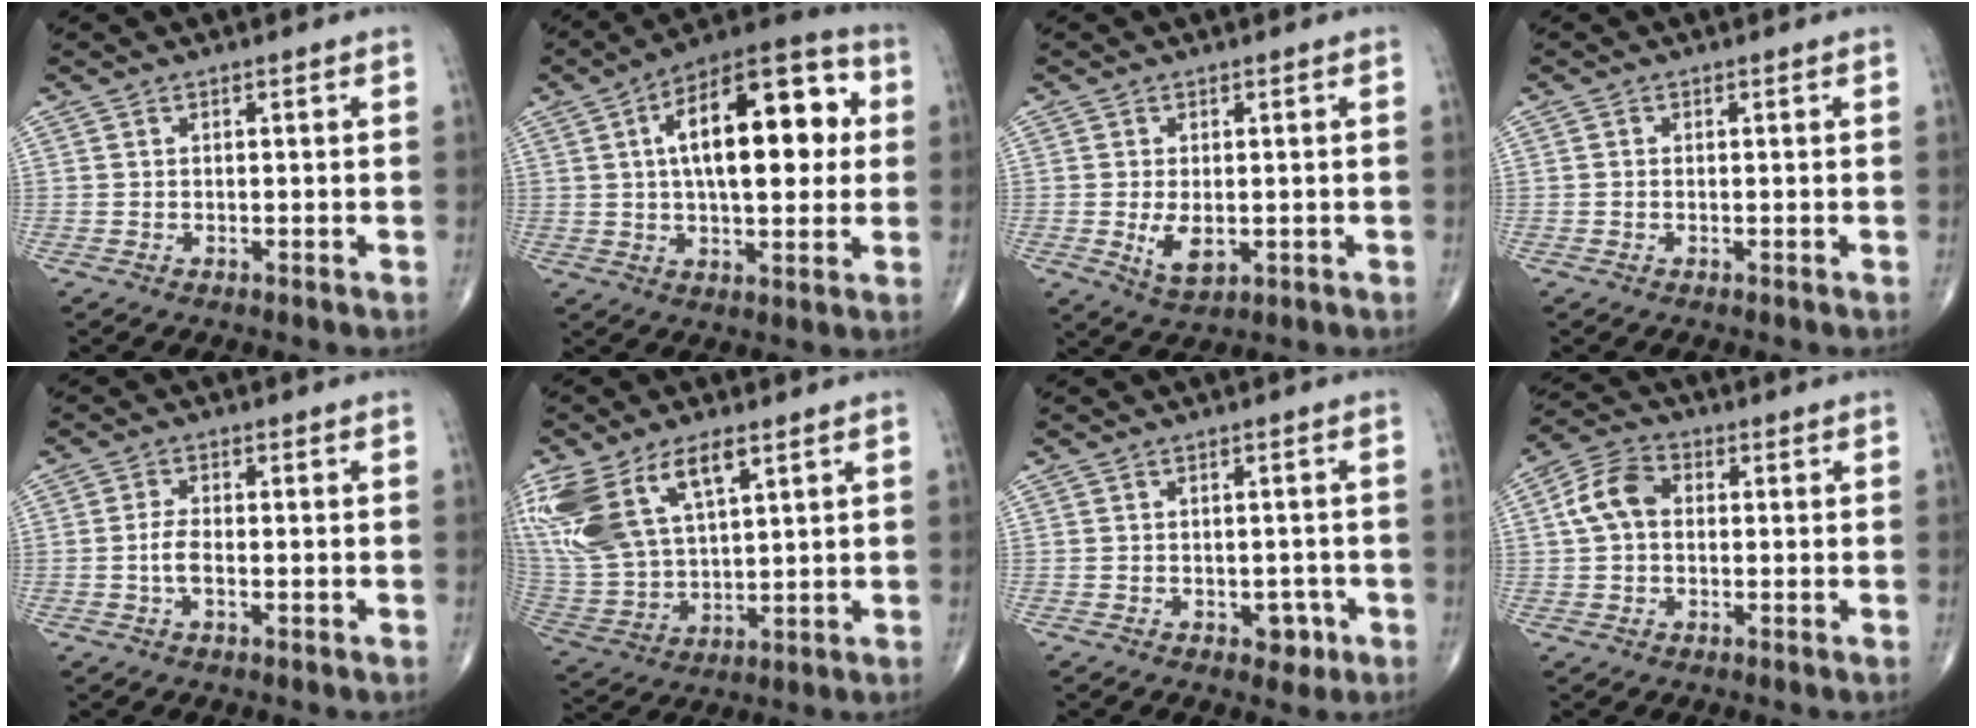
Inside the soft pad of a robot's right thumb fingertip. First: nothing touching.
{"total": 21.1, "force": [3.8, 9.4, 18.6], "torque": [-0.260, 0.020, 0.047]}
{"total": 4.7, "force": [-0.6, 2.5, 4.0], "torque": [-0.069, -0.012, -0.003]}
{"total": 0.0}
{"total": 3.0, "force": [-0.7, 1.2, 2.7], "torque": [-0.058, 0.004, -0.016]}
{"total": 19.8, "force": [9.6, 9.7, 14.3], "torque": [-0.318, -0.017, 0.196]}
{"total": 3.0, "force": [-1.3, 2.1, 1.8], "torque": [-0.004, 0.006, -0.014]}
{"total": 7.3, "force": [0.7, 5.1, 5.1], "torque": [-0.098, 0.024, 0.005]}